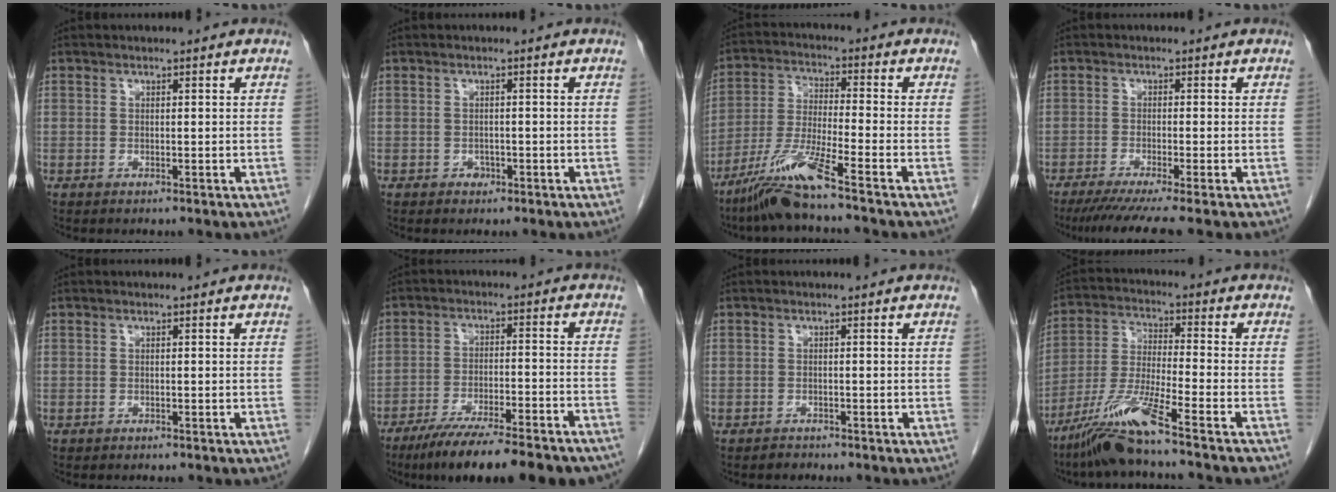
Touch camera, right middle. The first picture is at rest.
{"total": 1.2, "force": [-0.6, 0.9, 0.4], "torque": [-0.006, 0.004, -0.009]}
{"total": 9.5, "force": [-6.9, -1.0, 6.5], "torque": [-0.135, -0.032, -0.136]}
{"total": 7.0, "force": [-5.5, -1.1, 4.2], "torque": [-0.059, -0.025, -0.090]}
{"total": 0.0}
{"total": 19.3, "force": [-15.8, 2.4, 10.8], "torque": [-0.117, -0.012, -0.228]}
{"total": 0.9, "force": [-0.8, 0.4, -0.1], "torque": [-0.006, -0.001, -0.015]}
{"total": 11.5, "force": [-8.3, -0.7, 8.0], "torque": [-0.168, -0.031, -0.158]}